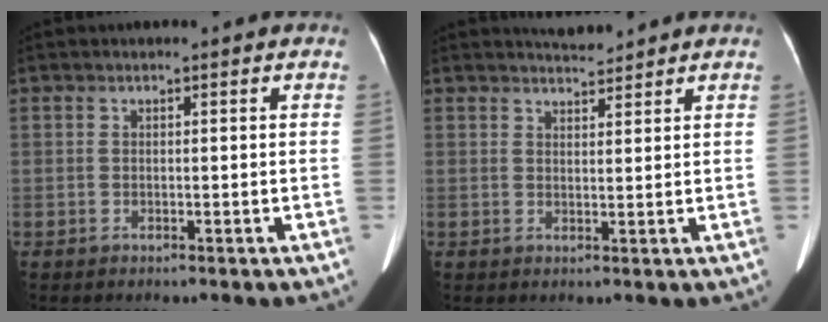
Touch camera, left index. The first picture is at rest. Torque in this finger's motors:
{"motor_torque": [-0.02, -0.29, -0.23, -0.10]}